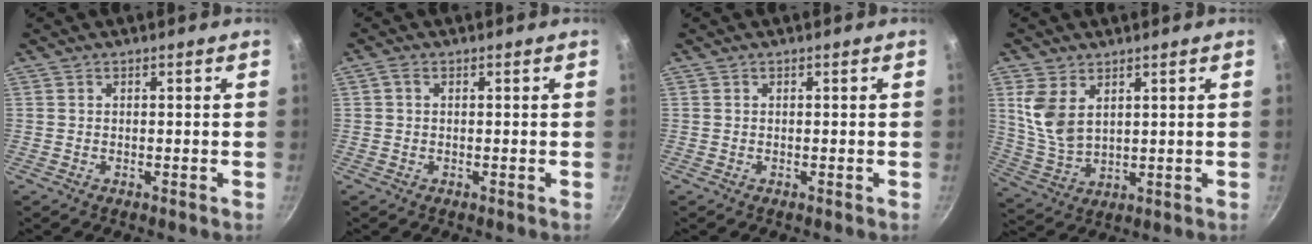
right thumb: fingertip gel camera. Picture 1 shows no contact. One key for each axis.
{"total": 1.3, "fx": 0.3, "fy": 0.8, "fz": 1.0, "tx": -0.021, "ty": 0.005, "tz": 0.005}
{"total": 0.0}
{"total": 9.0, "fx": 3.5, "fy": 5.4, "fz": 6.2, "tx": -0.118, "ty": -0.023, "tz": 0.079}